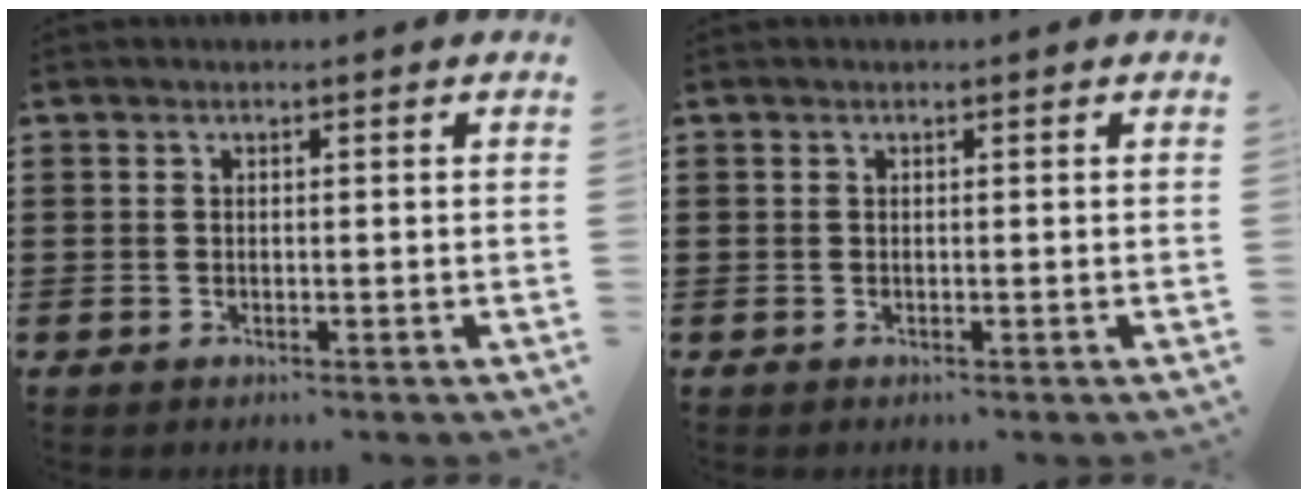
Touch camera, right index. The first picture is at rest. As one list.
[{"total": 0.0}]